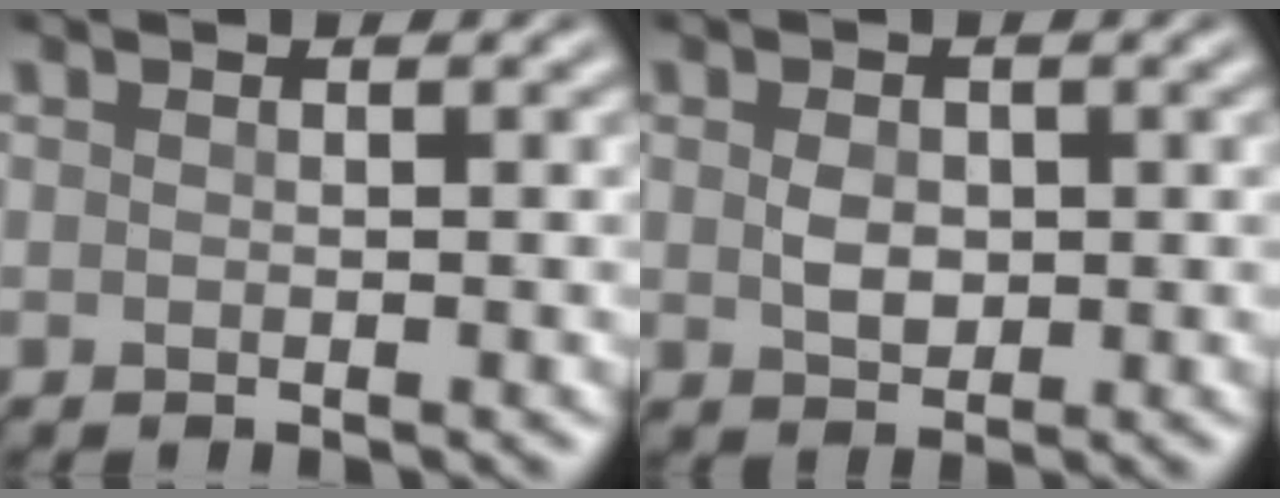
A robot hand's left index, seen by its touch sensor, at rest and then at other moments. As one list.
[{"total": 2.1, "force": [0.1, 1.5, 1.4], "torque": [-0.030, -0.001, 0.003]}]